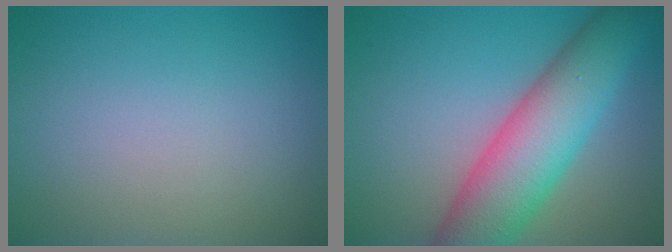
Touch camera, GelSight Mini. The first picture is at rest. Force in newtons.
{"total": 9.5, "press": 9.5, "slide": 0.3}